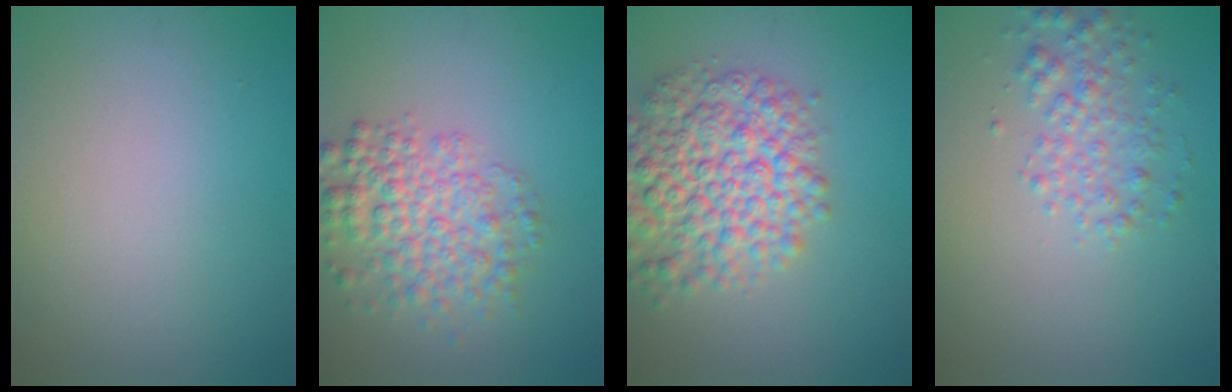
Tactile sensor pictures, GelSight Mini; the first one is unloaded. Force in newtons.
{"total": 5.0, "press": 5.0, "slide": 0.2}
{"total": 7.7, "press": 7.7, "slide": 0.3}
{"total": 2.8, "press": 2.8, "slide": 0.1}